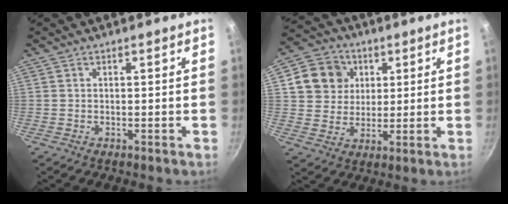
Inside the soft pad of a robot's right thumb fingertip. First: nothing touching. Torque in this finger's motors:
{"motor_torque": [-0.72, 1.20, 0.23, -0.44, 0.04]}